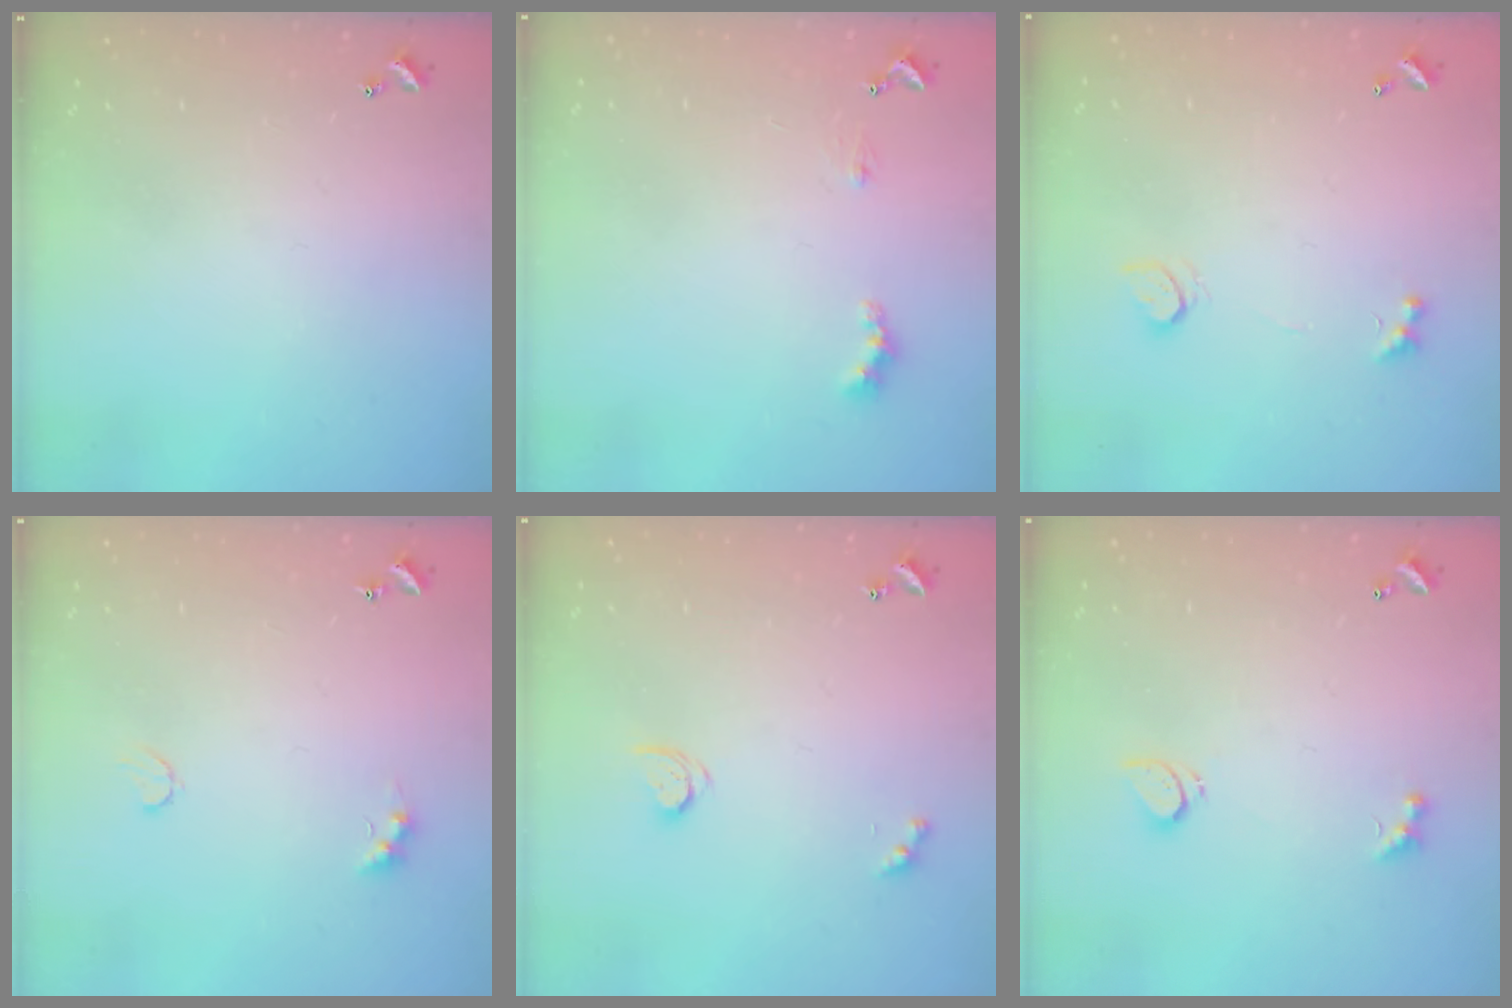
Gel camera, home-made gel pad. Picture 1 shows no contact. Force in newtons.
{"total": 2.0, "press": 1.9, "slide": 0.4}
{"total": 2.6, "press": 2.4, "slide": 1.2}
{"total": 3.5, "press": 3.4, "slide": 0.8}
{"total": 2.1, "press": 2.1, "slide": 0.3}
{"total": 2.3, "press": 2.3, "slide": 0.6}